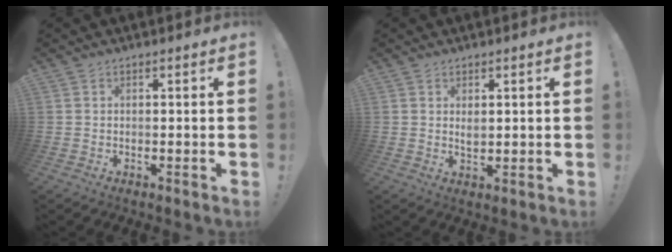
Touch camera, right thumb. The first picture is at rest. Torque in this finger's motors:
{"motor_torque": [-0.28, 0.28, 0.09, 0.29, 0.13]}